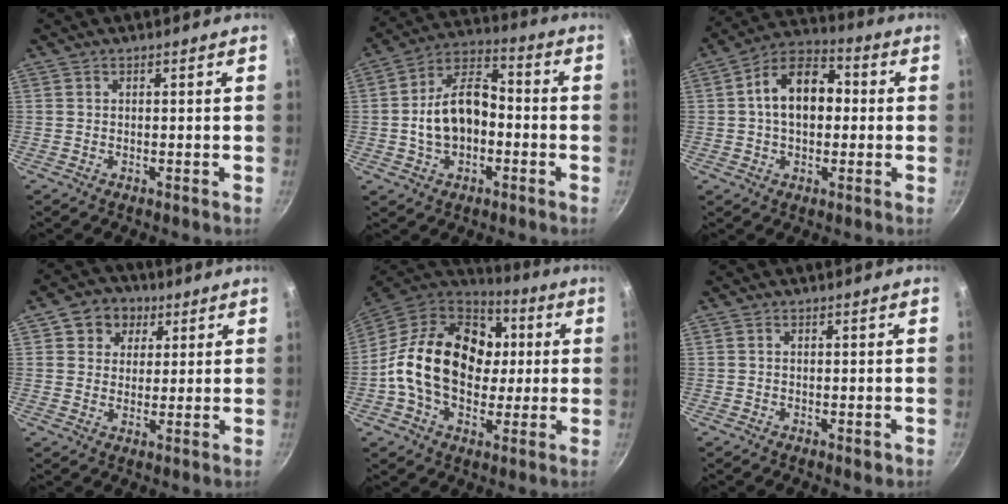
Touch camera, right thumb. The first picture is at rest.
{"total": 13.2, "force": [-1.8, 8.6, 9.9], "torque": [-0.150, 0.044, -0.042]}
{"total": 13.3, "force": [1.1, 8.9, 9.8], "torque": [-0.121, 0.032, -0.001]}
{"total": 7.7, "force": [3.4, 6.5, 2.6], "torque": [-0.005, -0.003, 0.045]}
{"total": 23.3, "force": [1.2, 17.0, 15.9], "torque": [-0.242, 0.024, 0.011]}
{"total": 1.4, "force": [-0.3, 0.6, 1.2], "torque": [-0.015, -0.003, -0.004]}